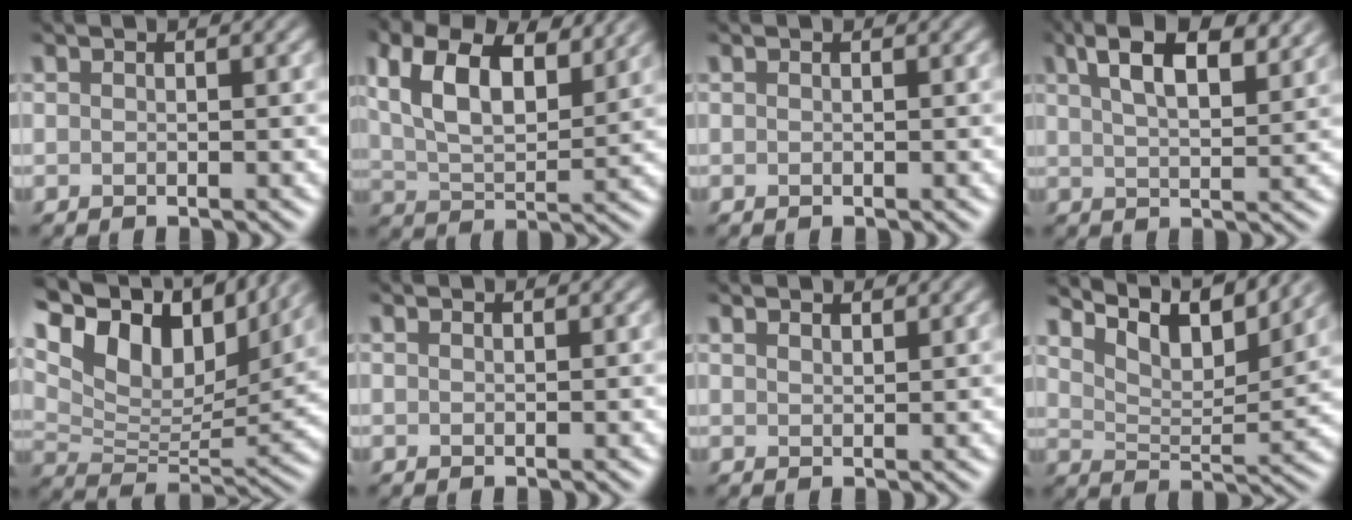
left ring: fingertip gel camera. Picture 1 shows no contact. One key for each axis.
{"total": 8.1, "fx": 4.0, "fy": 3.8, "fz": 5.9, "tx": -0.113, "ty": 0.009, "tz": 0.069}
{"total": 0.0}
{"total": 6.6, "fx": 4.1, "fy": 2.3, "fz": 4.7, "tx": -0.076, "ty": 0.013, "tz": 0.063}
{"total": 13.1, "fx": 8.6, "fy": 6.0, "fz": 7.9, "tx": -0.156, "ty": 0.034, "tz": 0.151}
{"total": 0.0}
{"total": 1.2, "fx": 1.2, "fy": 0.1, "fz": 0.2, "tx": -0.007, "ty": 0.000, "tz": 0.026}
{"total": 7.3, "fx": 6.2, "fy": 1.2, "fz": 3.5, "tx": -0.068, "ty": -0.001, "tz": 0.098}